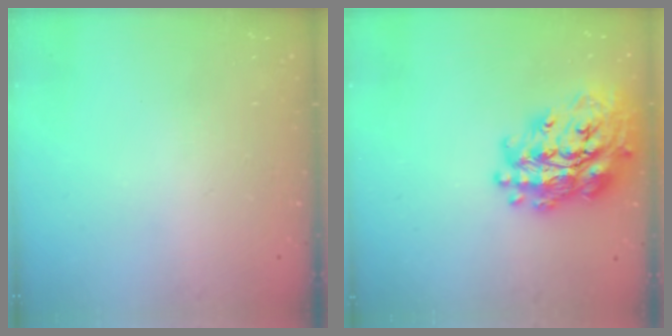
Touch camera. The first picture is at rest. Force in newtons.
{"total": 25.9, "press": 25.8, "slide": 2.3}